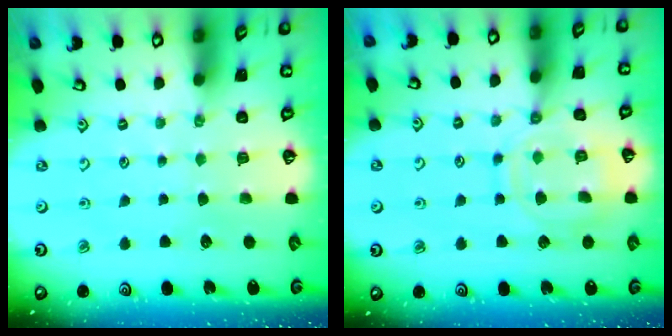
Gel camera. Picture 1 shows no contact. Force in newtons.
{"total": 11.0, "press": 11.0, "slide": 0.9}